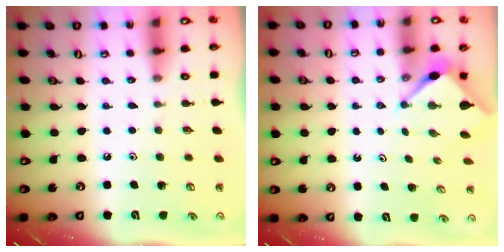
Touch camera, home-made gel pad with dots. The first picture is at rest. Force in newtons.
{"total": 2.9, "press": 2.9, "slide": 0.3}